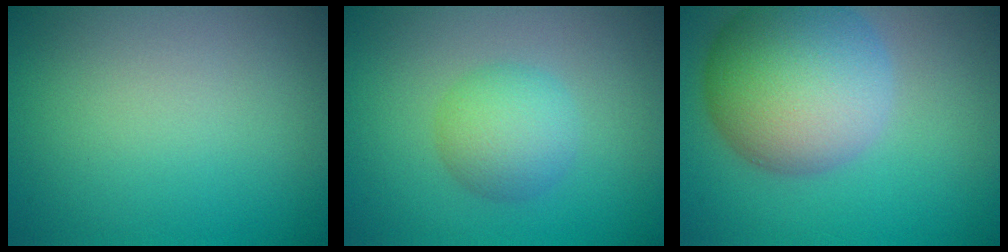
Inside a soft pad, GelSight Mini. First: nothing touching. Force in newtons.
{"total": 3.7, "press": 3.7, "slide": 0.0}
{"total": 10.4, "press": 10.4, "slide": 0.5}